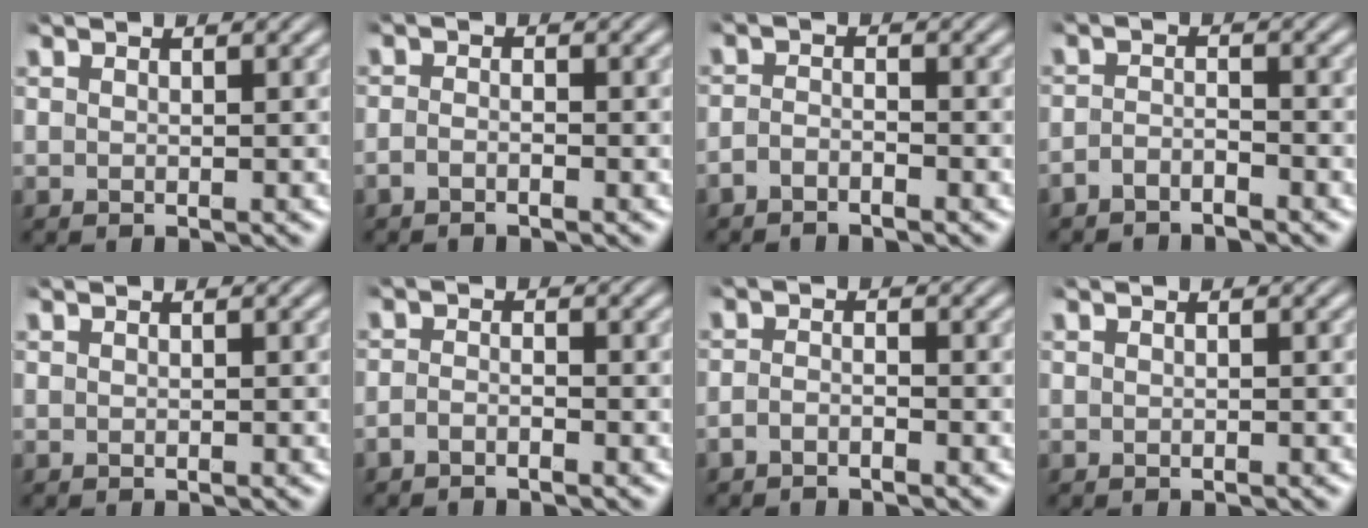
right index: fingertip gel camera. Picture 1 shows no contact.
{"total": 1.3, "force": [-1.2, 0.3, 0.6], "torque": [-0.011, -0.003, -0.024]}
{"total": 2.0, "force": [-1.9, 0.4, 0.3], "torque": [-0.010, -0.010, -0.033]}
{"total": 2.5, "force": [-2.4, 0.6, 0.4], "torque": [-0.006, -0.010, -0.042]}
{"total": 0.0}
{"total": 1.7, "force": [-1.6, 0.3, 0.4], "torque": [-0.010, -0.006, -0.030]}
{"total": 1.7, "force": [-1.6, 0.3, 0.5], "torque": [-0.010, -0.006, -0.029]}
{"total": 0.0}